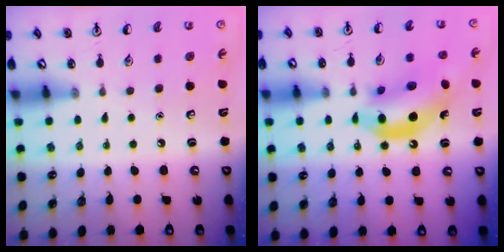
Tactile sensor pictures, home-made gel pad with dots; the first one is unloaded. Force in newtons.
{"total": 13.6, "press": 13.0, "slide": 4.3}